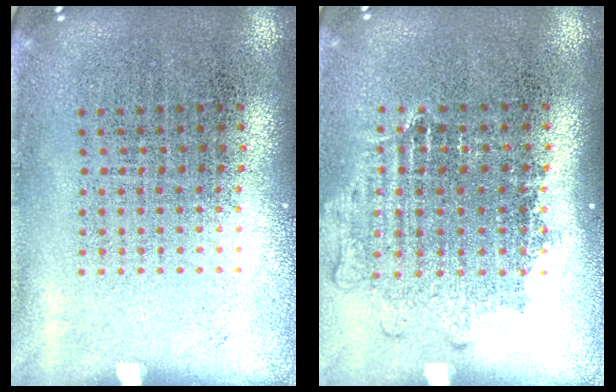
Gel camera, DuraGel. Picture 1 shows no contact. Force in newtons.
{"total": 1.0, "press": 1.0, "slide": 0.4}